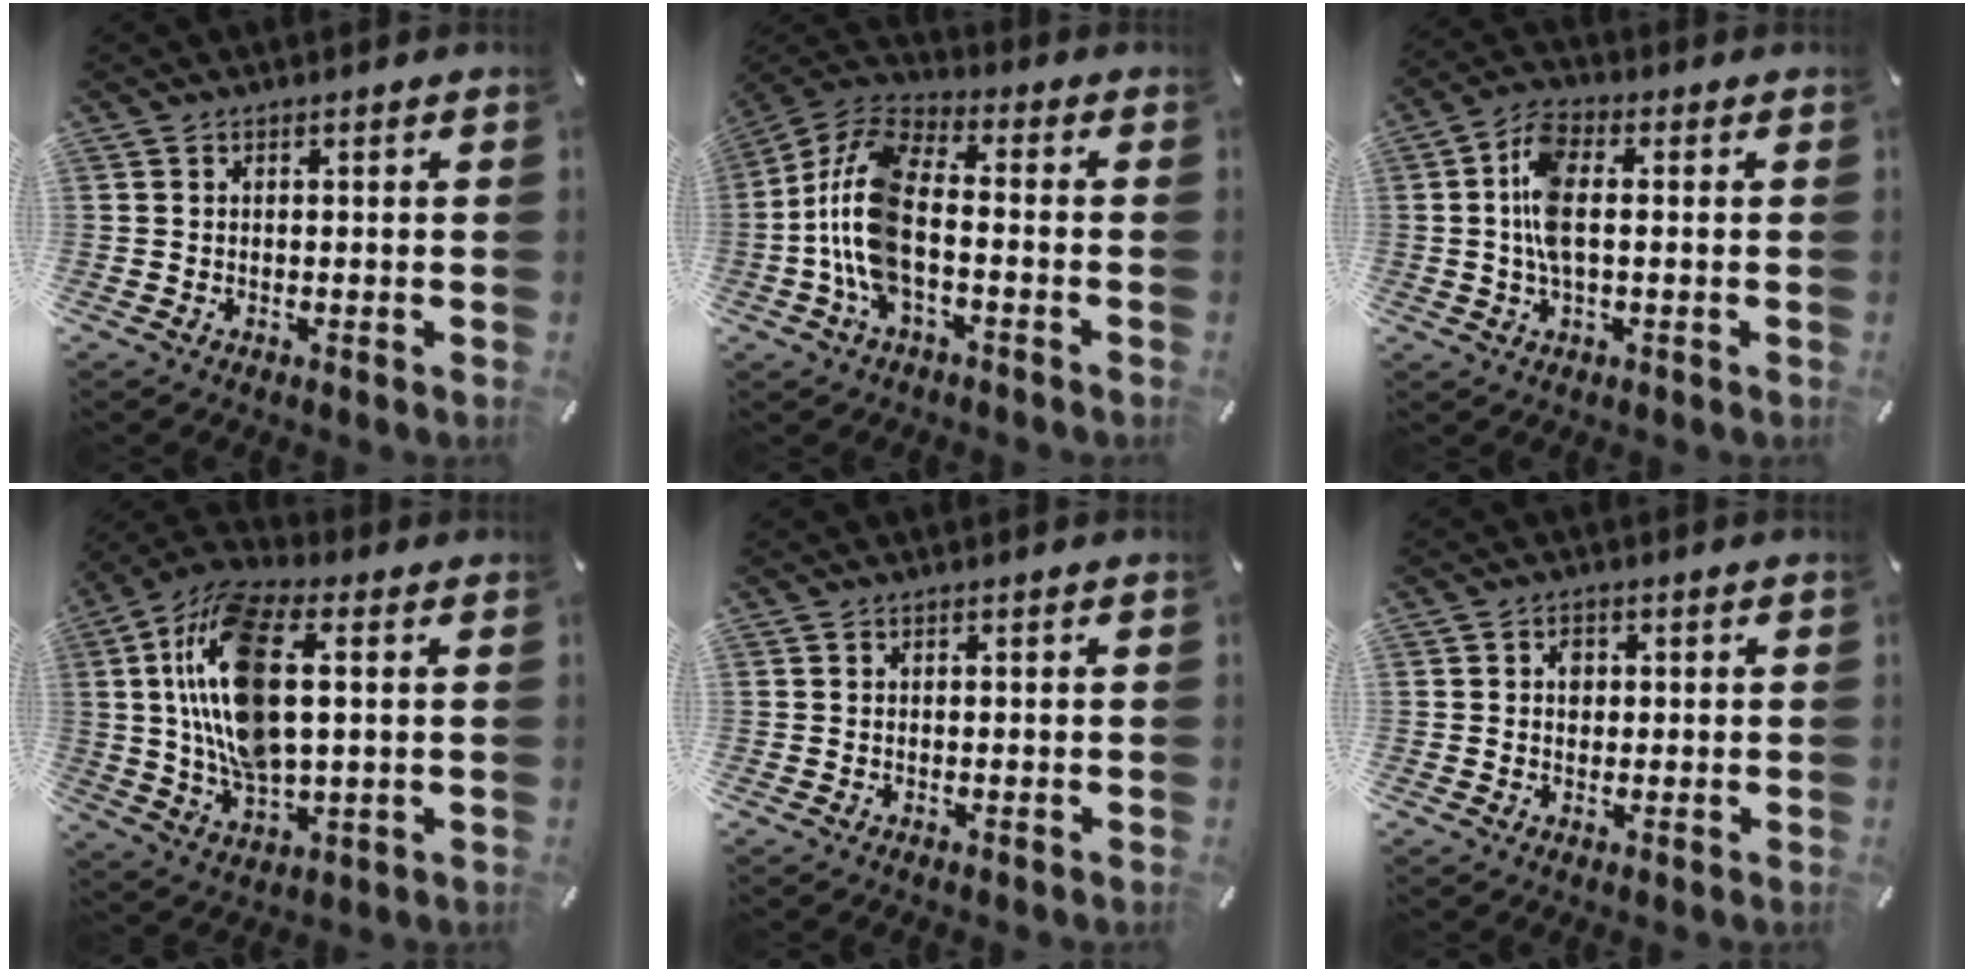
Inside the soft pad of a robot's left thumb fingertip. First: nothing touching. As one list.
[{"total": 12.7, "force": [-2.7, 6.4, 10.6], "torque": [-0.243, -0.002, -0.054]}, {"total": 9.1, "force": [0.3, 4.2, 8.1], "torque": [-0.177, 0.000, 0.001]}, {"total": 15.6, "force": [2.8, 8.3, 12.9], "torque": [-0.276, 0.001, 0.048]}, {"total": 0.0}, {"total": 2.3, "force": [0.3, 2.0, 1.1], "torque": [-0.006, 0.001, 0.001]}]